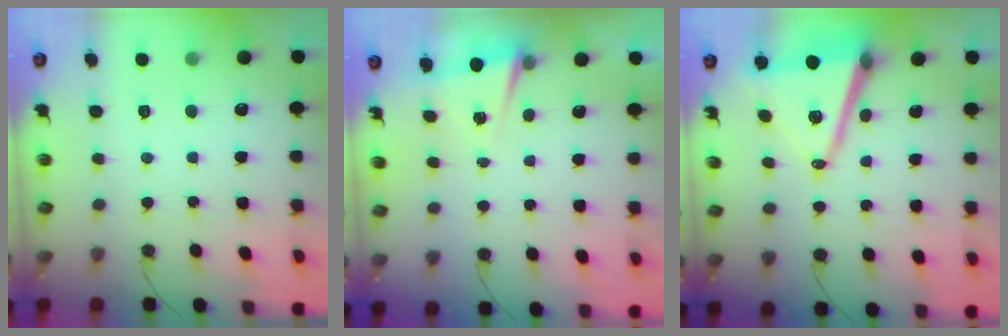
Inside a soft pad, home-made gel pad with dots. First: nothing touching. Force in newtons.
{"total": 2.8, "press": 1.8, "slide": 2.2}
{"total": 13.5, "press": 12.9, "slide": 3.9}